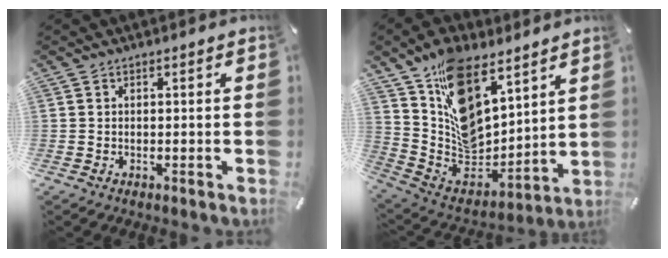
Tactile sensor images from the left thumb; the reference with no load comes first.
{"total": 16.0, "force": [9.5, 9.9, 8.2], "torque": [-0.146, -0.076, 0.182]}